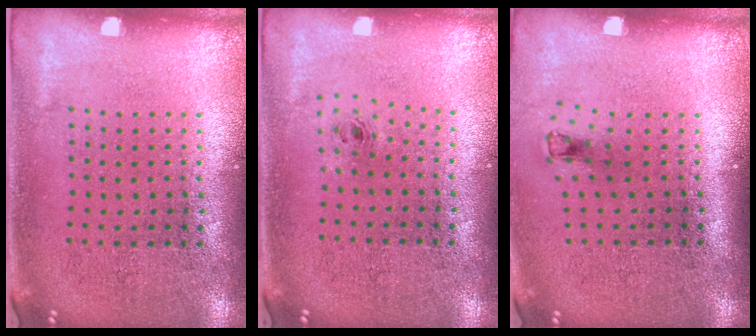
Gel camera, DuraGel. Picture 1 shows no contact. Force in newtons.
{"total": 0.7, "press": 0.4, "slide": 0.6}
{"total": 0.7, "press": 0.3, "slide": 0.6}